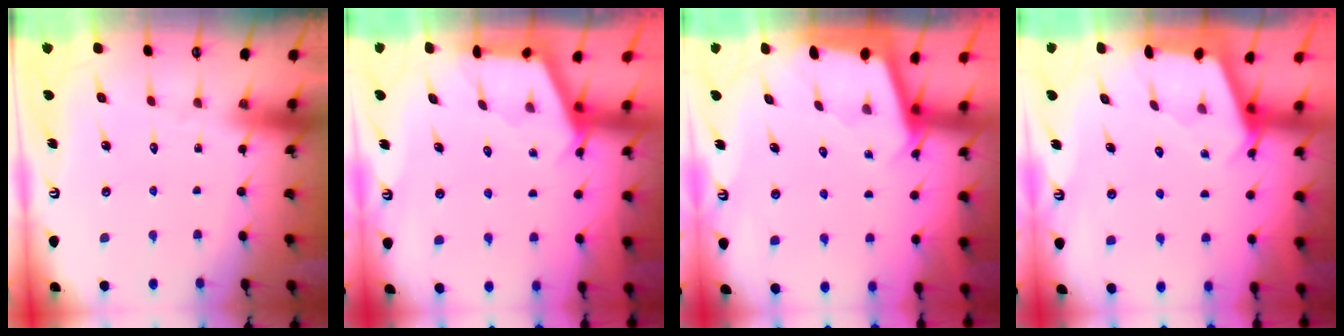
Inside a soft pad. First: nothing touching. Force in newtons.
{"total": 2.6, "press": 2.6, "slide": 0.3}
{"total": 1.8, "press": 1.8, "slide": 0.1}
{"total": 2.4, "press": 2.4, "slide": 0.3}